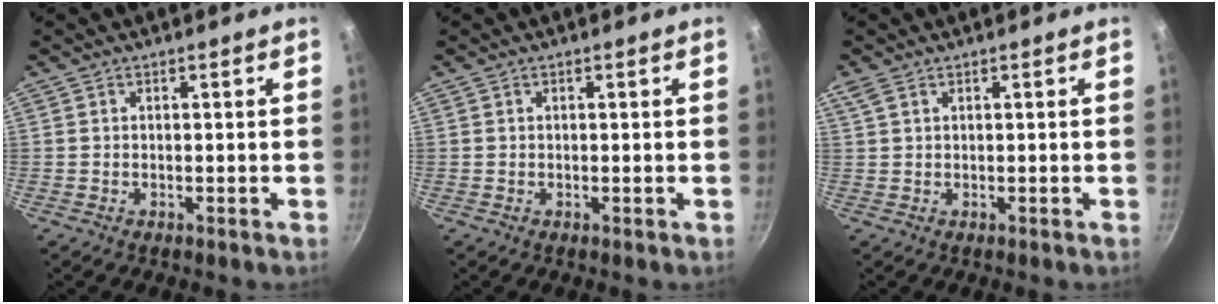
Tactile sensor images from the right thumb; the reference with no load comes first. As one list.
[{"total": 0.0}, {"total": 1.7, "force": [0.9, 0.6, 1.3], "torque": [-0.036, 0.006, 0.024]}]